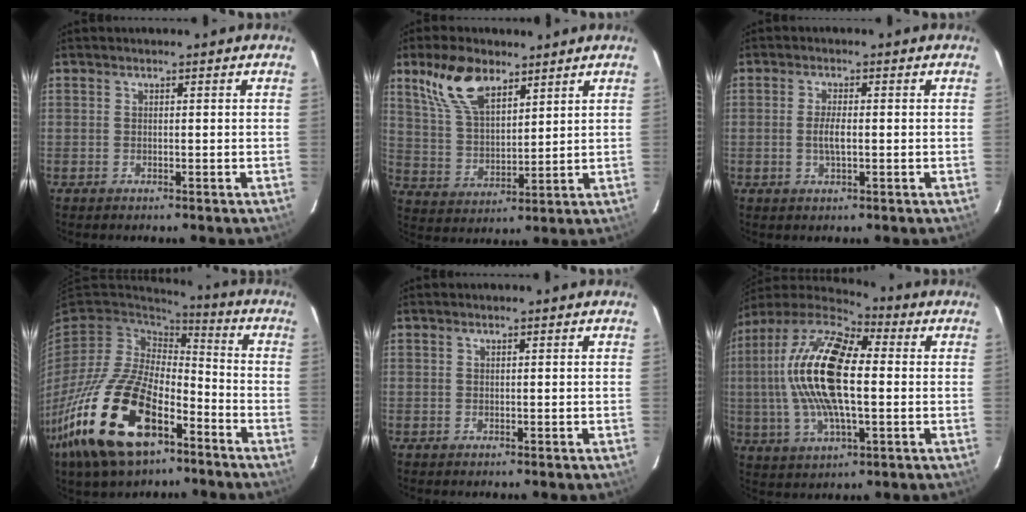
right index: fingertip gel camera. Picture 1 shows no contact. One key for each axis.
{"total": 11.8, "fx": 7.5, "fy": 5.6, "fz": 7.2, "tx": -0.143, "ty": 0.021, "tz": 0.154}
{"total": 3.0, "fx": -0.4, "fy": 0.8, "fz": 2.8, "tx": -0.053, "ty": -0.004, "tz": -0.006}
{"total": 23.6, "fx": -12.5, "fy": 11.9, "fz": 16.2, "tx": -0.351, "ty": -0.034, "tz": -0.224}
{"total": 0.0}
{"total": 20.7, "fx": 1.4, "fy": 8.3, "fz": 18.9, "tx": -0.371, "ty": 0.011, "tz": 0.015}